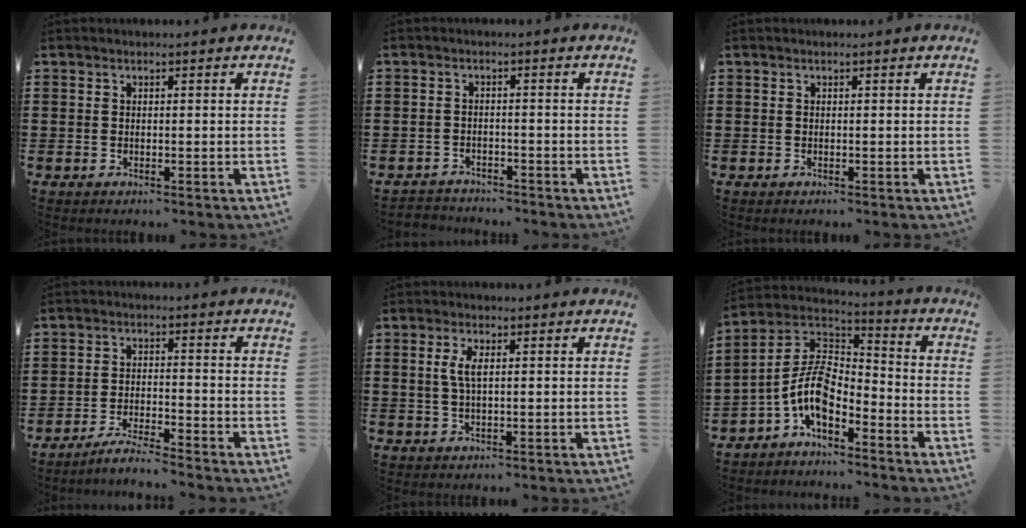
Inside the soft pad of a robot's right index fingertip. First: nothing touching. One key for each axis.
{"total": 2.0, "fx": -2.0, "fy": 0.4, "fz": -0.3, "tx": -0.002, "ty": 0.002, "tz": -0.046}
{"total": 0.0}
{"total": 3.8, "fx": -3.7, "fy": -0.4, "fz": 1.0, "tx": -0.018, "ty": 0.000, "tz": -0.073}
{"total": 3.2, "fx": 0.7, "fy": 1.1, "fz": 3.0, "tx": -0.061, "ty": 0.008, "tz": 0.009}
{"total": 7.5, "fx": -3.5, "fy": 3.9, "fz": 5.3, "tx": -0.133, "ty": -0.009, "tz": -0.078}